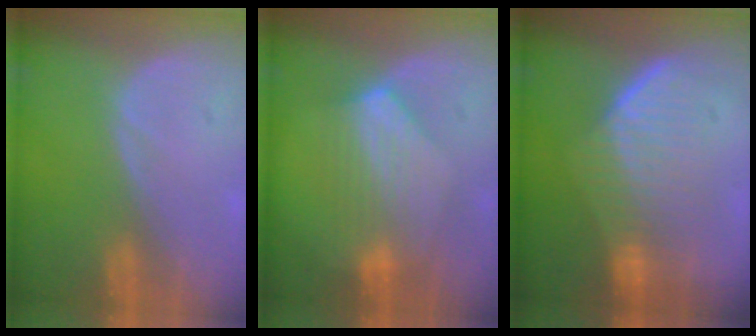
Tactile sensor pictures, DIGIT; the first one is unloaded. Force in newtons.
{"total": 7.0, "press": 6.7, "slide": 1.8}
{"total": 7.5, "press": 7.5, "slide": 0.4}